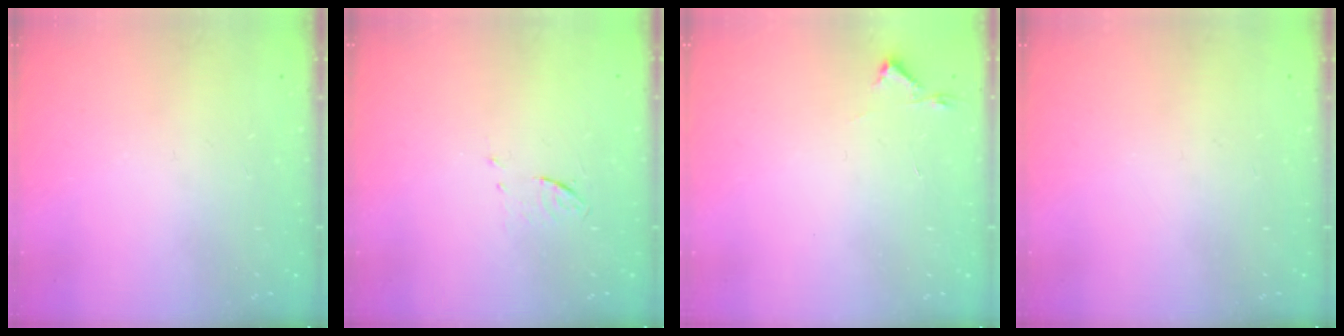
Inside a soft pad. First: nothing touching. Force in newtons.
{"total": 3.9, "press": 3.6, "slide": 1.4}
{"total": 2.7, "press": 2.6, "slide": 0.4}
{"total": 0.0}